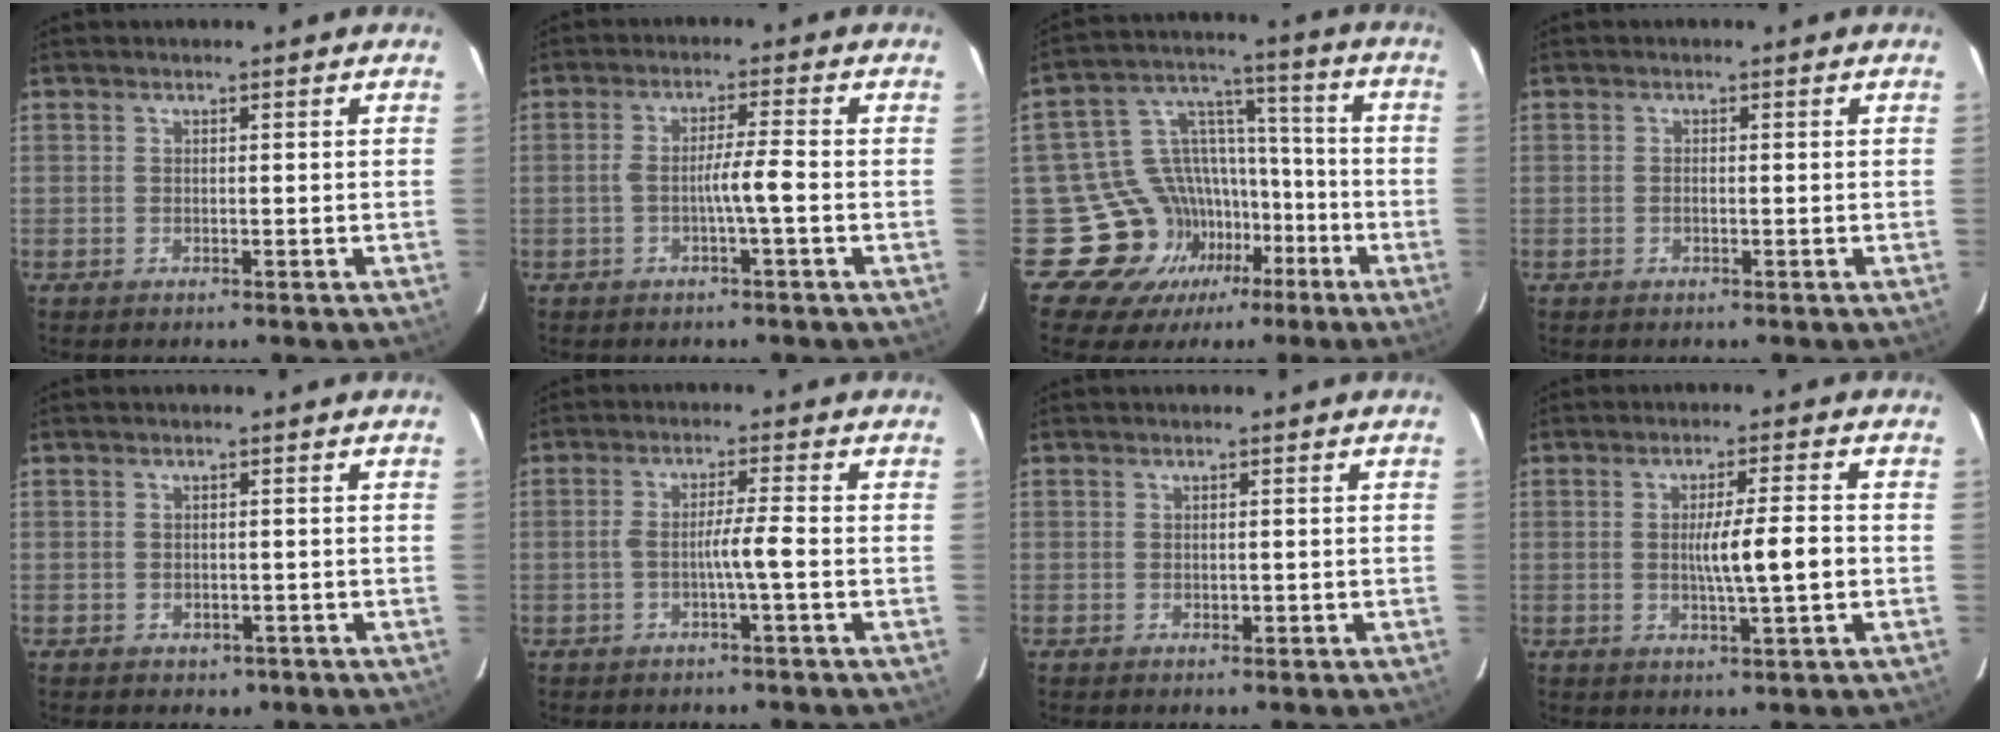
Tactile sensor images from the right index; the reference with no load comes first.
{"total": 4.0, "force": [-1.2, -0.4, 3.8], "torque": [-0.066, 0.006, -0.020]}
{"total": 15.5, "force": [-5.8, 13.8, 3.9], "torque": [-0.066, 0.095, -0.075]}
{"total": 0.6, "force": [-0.2, 0.2, 0.6], "torque": [-0.014, 0.001, -0.002]}
{"total": 1.8, "force": [-0.9, 1.4, 0.6], "torque": [-0.008, 0.003, -0.004]}
{"total": 3.8, "force": [-1.2, -0.5, 3.6], "torque": [-0.062, 0.006, -0.020]}
{"total": 0.6, "force": [-0.2, 0.3, 0.5], "torque": [-0.008, -0.001, 0.000]}
{"total": 6.6, "force": [-0.6, 0.0, 6.6], "torque": [-0.107, -0.002, -0.010]}